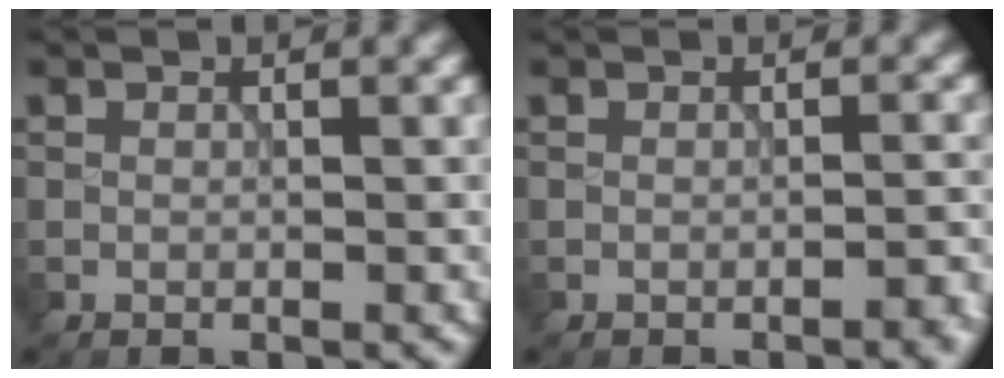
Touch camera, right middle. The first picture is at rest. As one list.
[{"total": 1.4, "force": [-0.9, 0.3, 1.1], "torque": [-0.011, 0.003, -0.014]}]